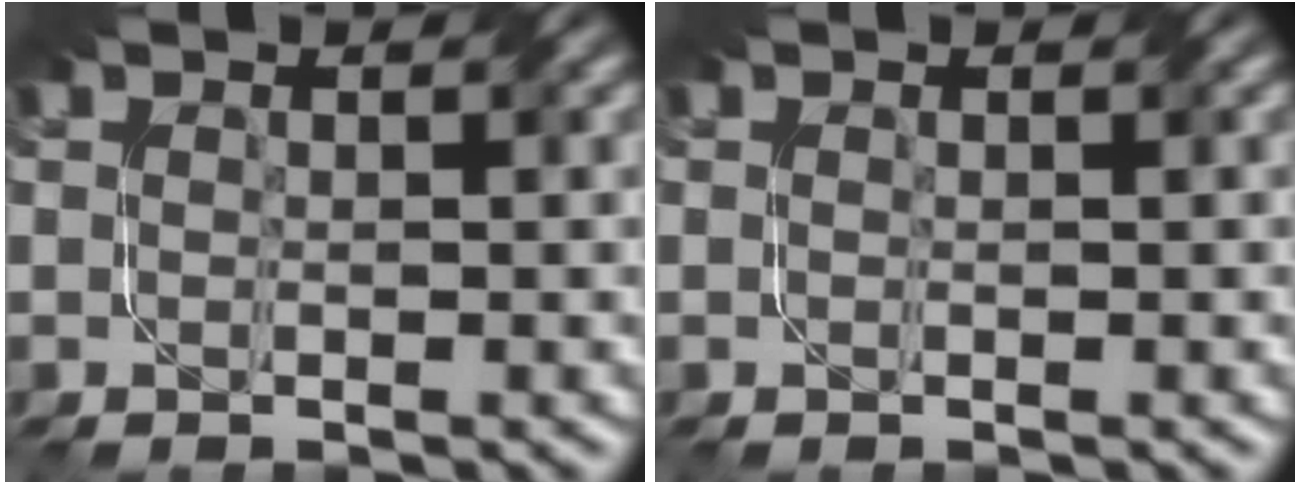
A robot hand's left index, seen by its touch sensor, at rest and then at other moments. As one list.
[{"total": 0.0}]